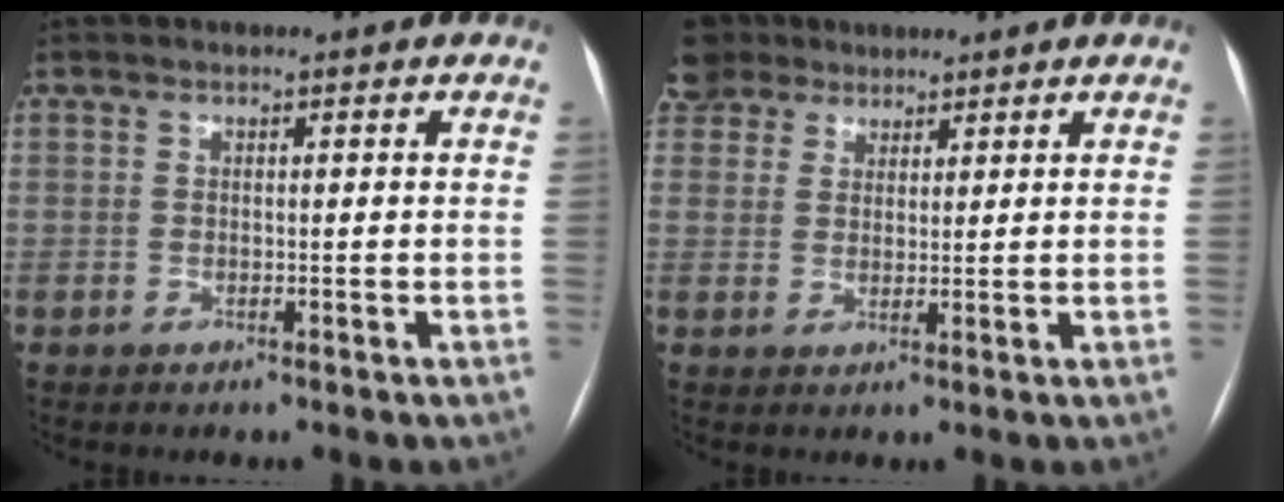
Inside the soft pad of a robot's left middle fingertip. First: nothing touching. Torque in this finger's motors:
{"motor_torque": [0.55, -0.16, 1.05, 0.21]}